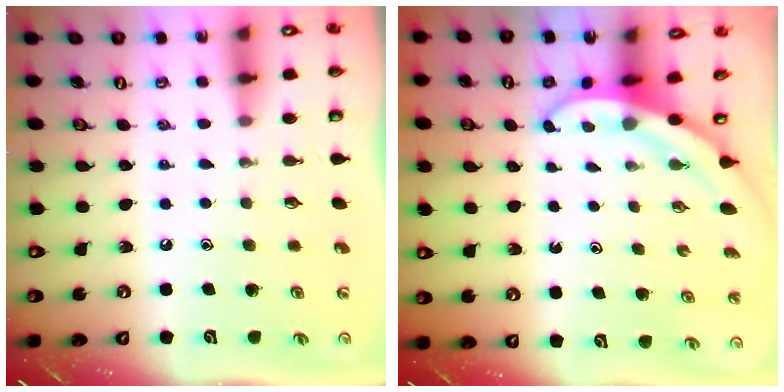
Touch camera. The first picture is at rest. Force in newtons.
{"total": 3.5, "press": 3.5, "slide": 0.2}